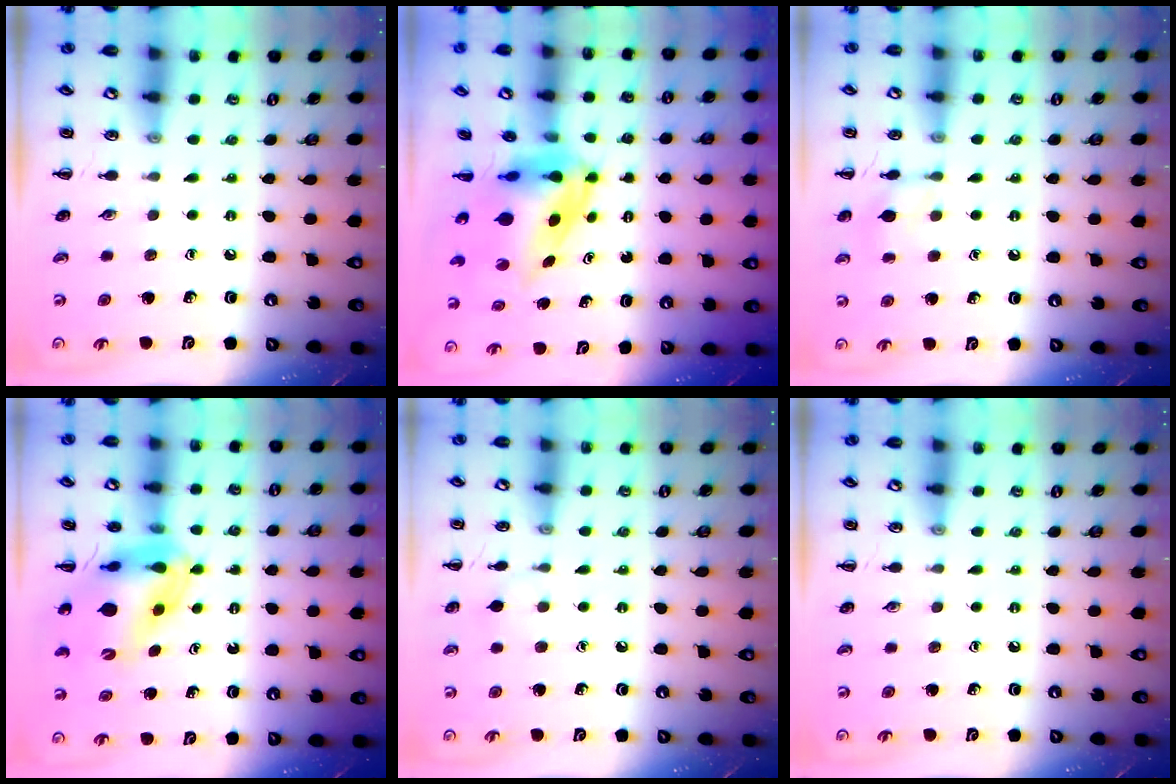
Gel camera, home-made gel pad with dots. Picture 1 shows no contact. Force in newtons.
{"total": 5.8, "press": 5.6, "slide": 1.5}
{"total": 7.9, "press": 7.7, "slide": 1.3}
{"total": 11.8, "press": 11.2, "slide": 3.6}
{"total": 4.6, "press": 4.3, "slide": 1.4}
{"total": 0.0}